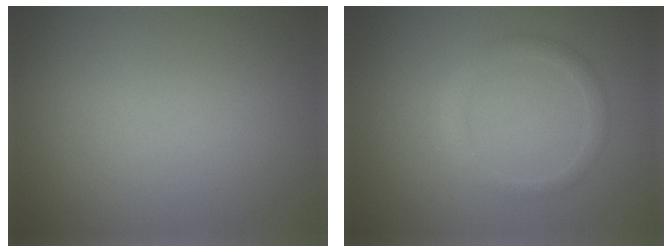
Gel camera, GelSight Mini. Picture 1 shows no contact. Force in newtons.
{"total": 1.6, "press": 1.6, "slide": 0.0}